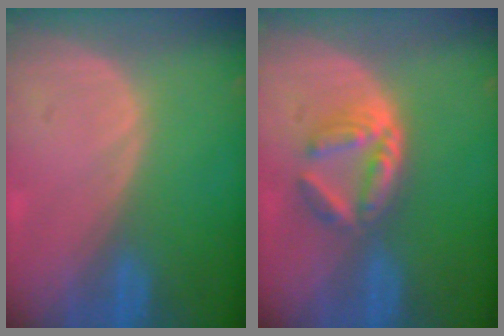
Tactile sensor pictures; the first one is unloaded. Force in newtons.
{"total": 6.2, "press": 5.4, "slide": 3.2}